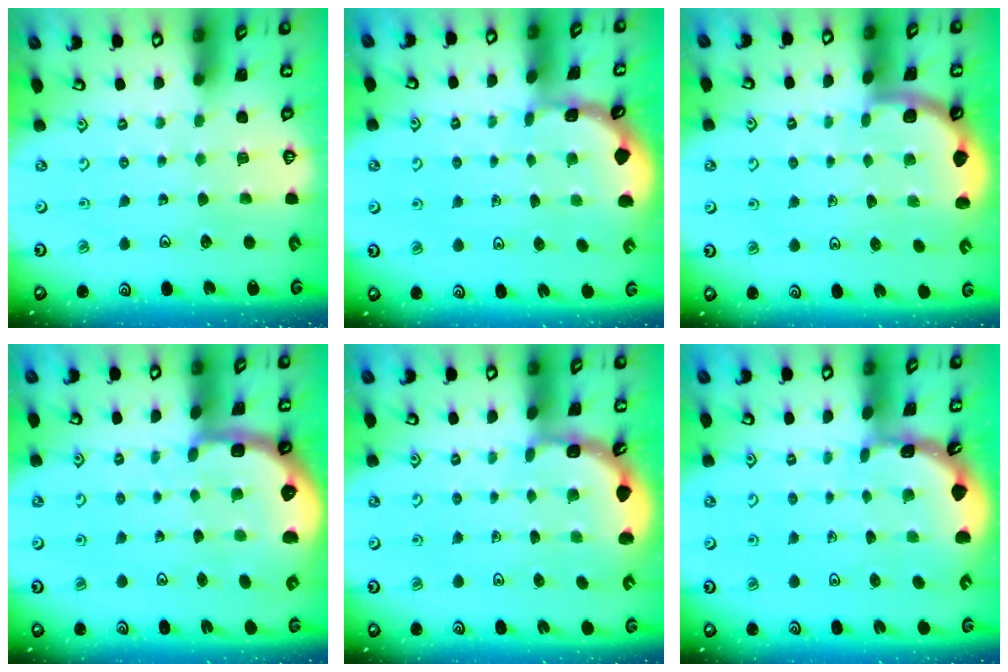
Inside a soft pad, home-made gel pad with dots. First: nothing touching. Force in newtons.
{"total": 1.1, "press": 1.1, "slide": 0.2}
{"total": 2.2, "press": 2.2, "slide": 0.1}
{"total": 4.2, "press": 4.0, "slide": 1.3}
{"total": 1.9, "press": 1.8, "slide": 0.6}
{"total": 1.7, "press": 1.6, "slide": 0.1}